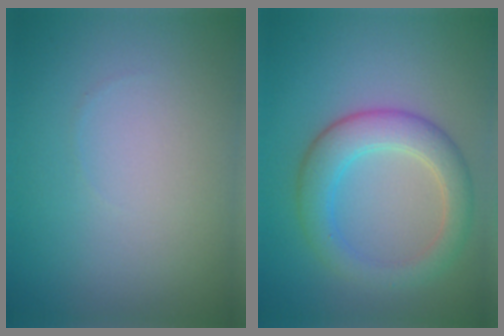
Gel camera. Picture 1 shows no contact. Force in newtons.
{"total": 4.7, "press": 4.7, "slide": 0.1}